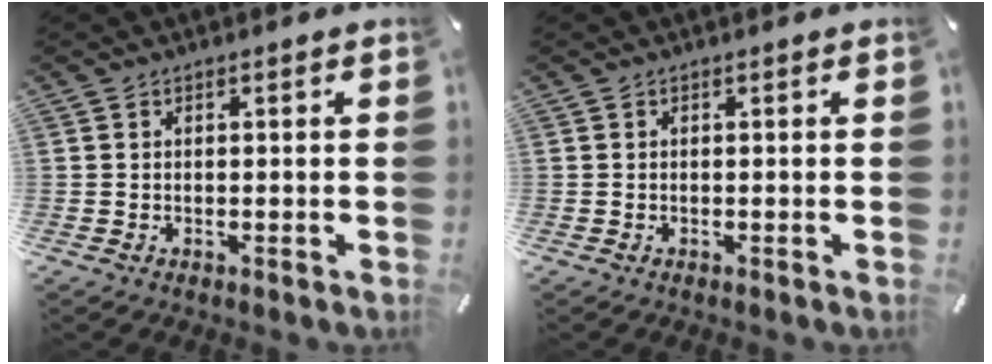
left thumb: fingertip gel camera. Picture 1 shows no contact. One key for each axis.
{"total": 0.0}